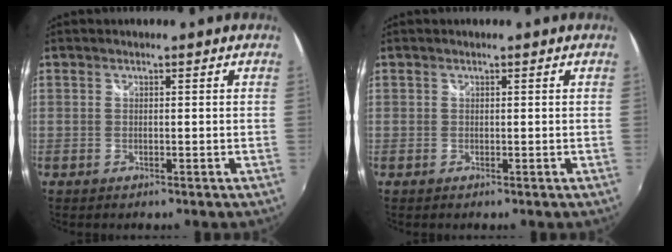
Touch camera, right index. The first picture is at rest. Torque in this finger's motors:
{"motor_torque": [-0.14, 0.15, -0.02, 0.00]}